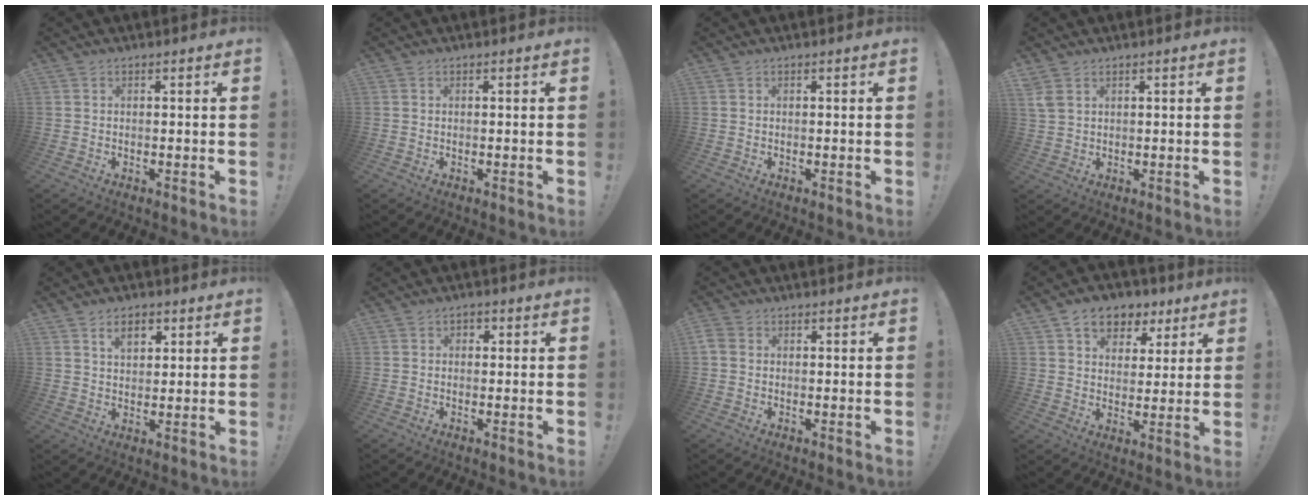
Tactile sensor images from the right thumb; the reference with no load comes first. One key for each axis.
{"total": 0.0}
{"total": 0.0}
{"total": 3.3, "fx": 1.9, "fy": 2.1, "fz": 1.7, "tx": -0.034, "ty": -0.003, "tz": 0.039}
{"total": 5.7, "fx": 2.8, "fy": 3.7, "fz": 3.4, "tx": -0.051, "ty": -0.002, "tz": 0.048}
{"total": 1.5, "fx": -0.4, "fy": 1.3, "fz": 0.7, "tx": -0.009, "ty": 0.006, "tz": -0.009}
{"total": 2.7, "fx": 0.2, "fy": 2.1, "fz": 1.6, "tx": -0.030, "ty": 0.006, "tz": 0.008}
{"total": 9.6, "fx": 5.4, "fy": 7.0, "fz": 4.0, "tx": -0.053, "ty": -0.024, "tz": 0.102}